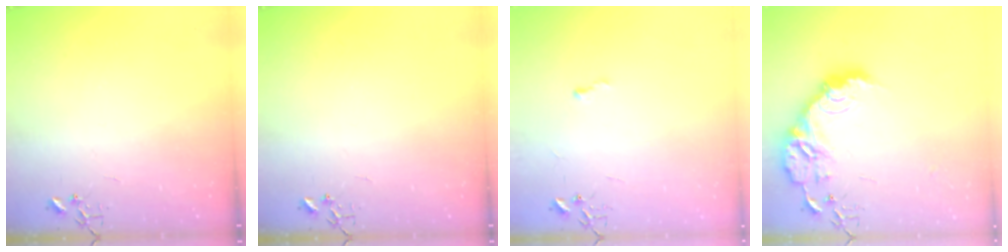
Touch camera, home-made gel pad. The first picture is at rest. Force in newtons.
{"total": 0.0}
{"total": 4.1, "press": 4.1, "slide": 0.6}
{"total": 17.3, "press": 17.3, "slide": 1.2}